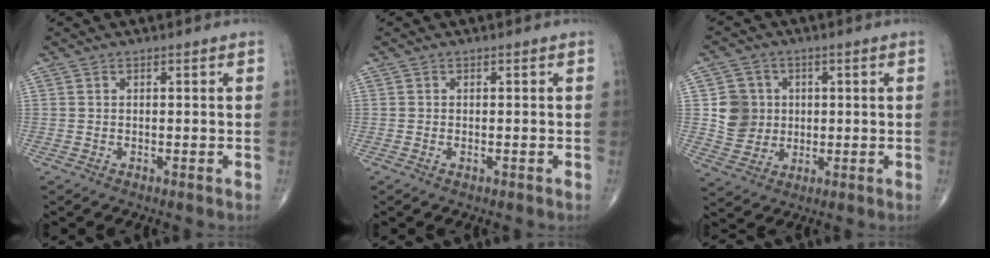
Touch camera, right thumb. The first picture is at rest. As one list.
[{"total": 0.6, "force": [-0.4, 0.2, 0.4], "torque": [-0.009, 0.000, -0.008]}, {"total": 7.8, "force": [0.7, 7.4, 2.4], "torque": [-0.015, 0.000, 0.014]}]